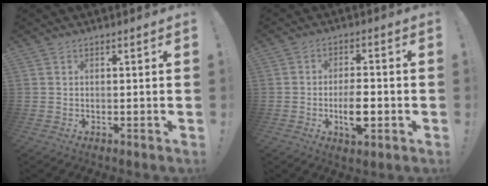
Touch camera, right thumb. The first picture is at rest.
{"total": 7.3, "force": [-2.2, 3.7, 6.0], "torque": [-0.102, 0.003, -0.039]}